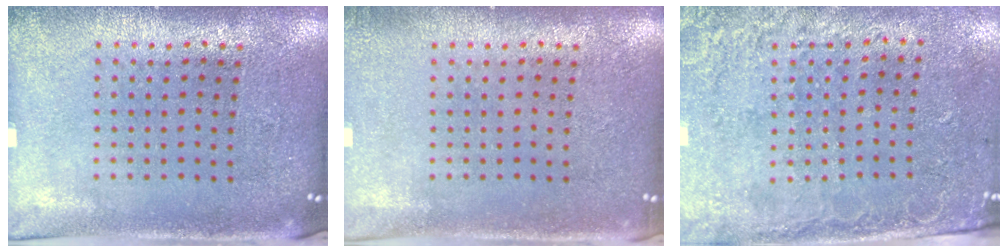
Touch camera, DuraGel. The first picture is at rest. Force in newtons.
{"total": 0.9, "press": 0.8, "slide": 0.3}
{"total": 2.6, "press": 2.1, "slide": 1.5}